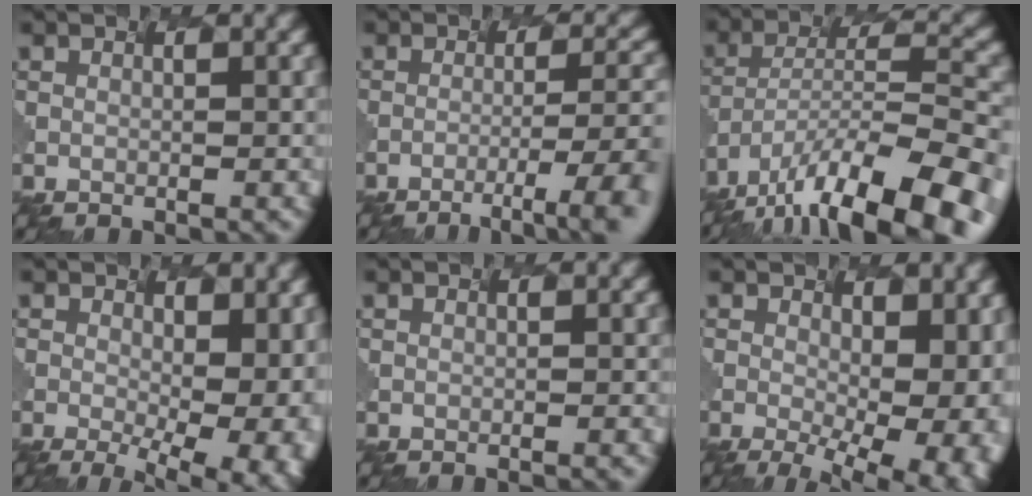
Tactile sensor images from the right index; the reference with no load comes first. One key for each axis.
{"total": 6.8, "fx": -3.9, "fy": 0.7, "fz": 5.5, "tx": -0.101, "ty": -0.009, "tz": -0.021}
{"total": 13.6, "fx": -10.9, "fy": 3.0, "fz": 7.6, "tx": -0.174, "ty": -0.005, "tz": -0.155}
{"total": 7.1, "fx": -0.4, "fy": 3.2, "fz": 6.3, "tx": -0.076, "ty": -0.026, "tz": 0.034}
{"total": 0.6, "fx": -0.5, "fy": 0.1, "fz": 0.4, "tx": 0.002, "ty": 0.003, "tz": -0.002}
{"total": 9.6, "fx": -0.6, "fy": 4.6, "fz": 8.4, "tx": -0.111, "ty": -0.027, "tz": 0.041}